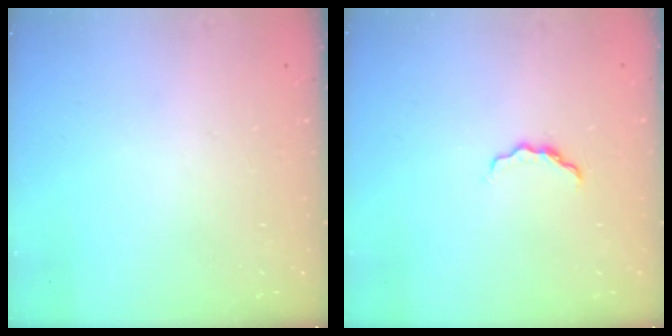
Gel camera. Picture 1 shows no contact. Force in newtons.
{"total": 4.1, "press": 4.0, "slide": 0.6}